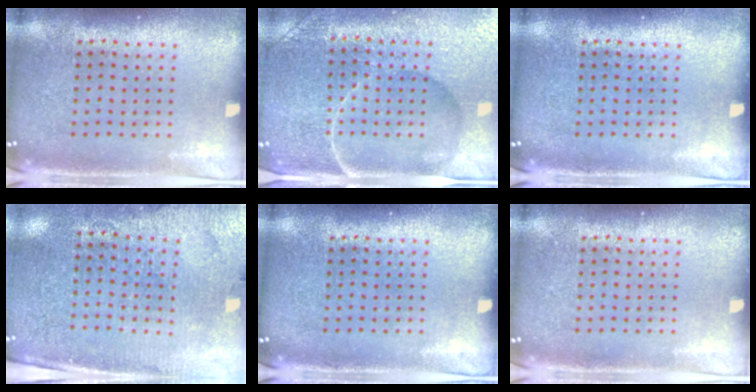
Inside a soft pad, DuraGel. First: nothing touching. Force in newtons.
{"total": 4.5, "press": 4.3, "slide": 1.4}
{"total": 0.0}
{"total": 3.1, "press": 2.8, "slide": 1.2}
{"total": 0.0}
{"total": 0.0}